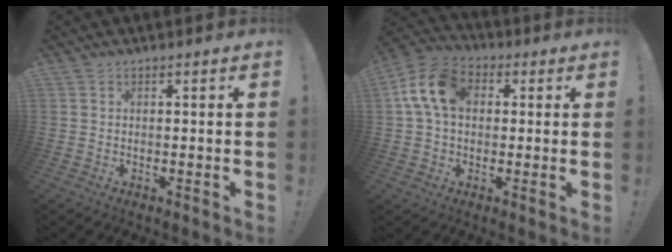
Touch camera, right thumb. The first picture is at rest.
{"total": 13.0, "force": [2.9, 8.9, 9.0], "torque": [-0.160, 0.011, 0.057]}